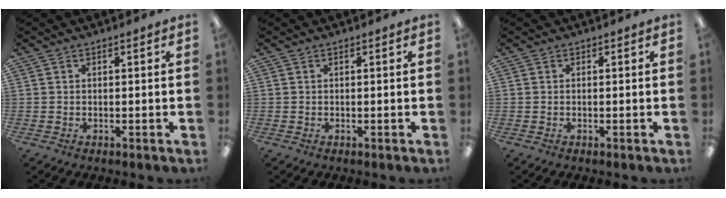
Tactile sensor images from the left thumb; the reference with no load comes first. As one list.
[{"total": 0.0}, {"total": 0.0}]